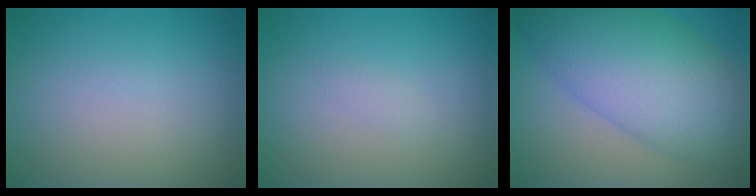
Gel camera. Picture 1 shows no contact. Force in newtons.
{"total": 0.7, "press": 0.6, "slide": 0.1}
{"total": 10.2, "press": 10.2, "slide": 0.2}